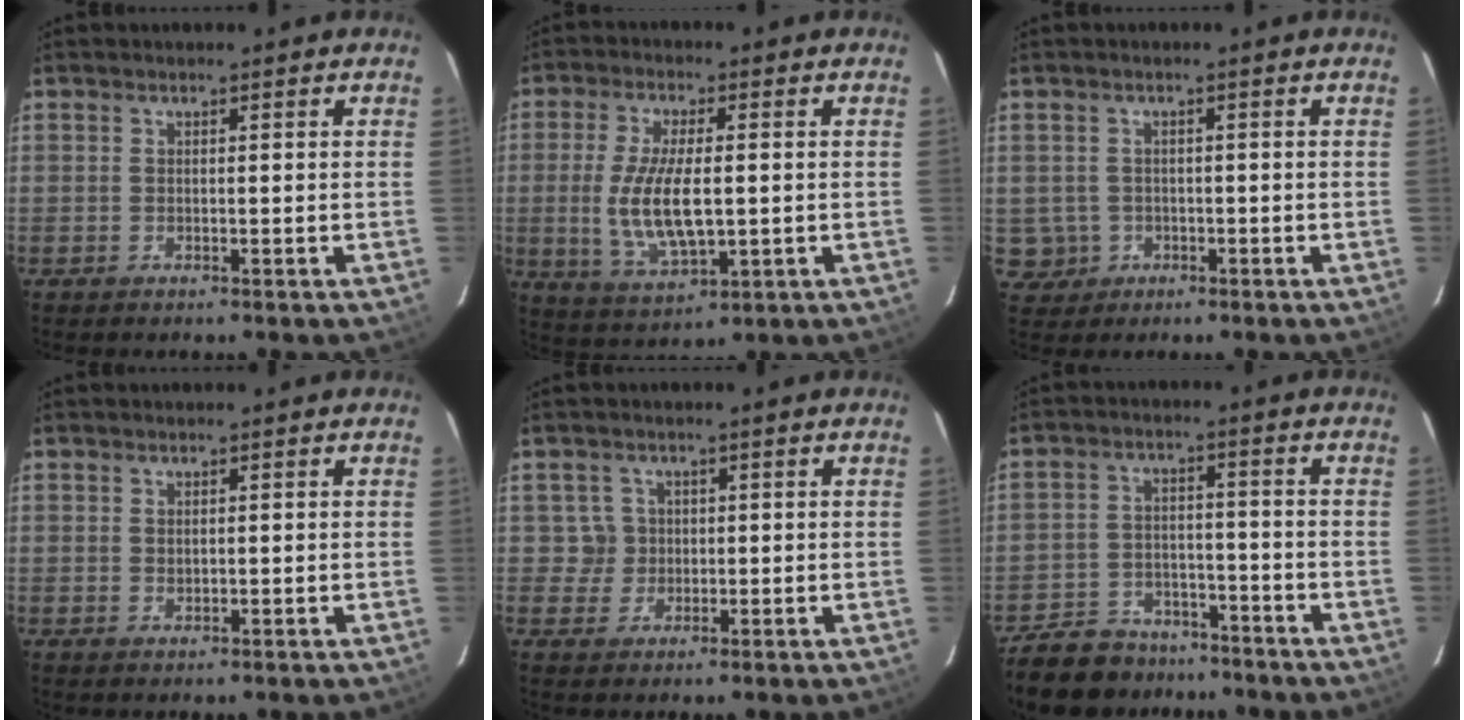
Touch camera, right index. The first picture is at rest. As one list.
[{"total": 11.9, "force": [-0.7, 4.6, 11.0], "torque": [-0.220, -0.011, -0.005]}, {"total": 4.2, "force": [-0.7, 4.1, 0.4], "torque": [-0.013, 0.011, -0.001]}, {"total": 1.0, "force": [0.4, 0.6, 0.6], "torque": [-0.010, 0.002, 0.008]}, {"total": 3.2, "force": [0.4, 3.2, -0.1], "torque": [0.012, 0.019, 0.008]}, {"total": 14.3, "force": [-11.7, 7.0, 4.3], "torque": [-0.125, 0.012, -0.169]}]